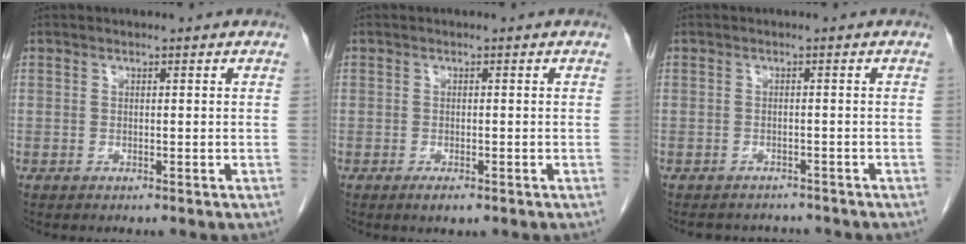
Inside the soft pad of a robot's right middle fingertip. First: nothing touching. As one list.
[{"total": 1.6, "force": [-1.0, 0.5, 1.1], "torque": [-0.019, -0.002, -0.012]}, {"total": 4.9, "force": [-4.6, 1.8, 0.6], "torque": [-0.006, 0.001, -0.058]}]